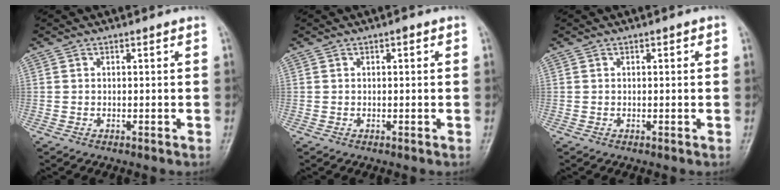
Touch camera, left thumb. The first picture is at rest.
{"total": 1.0, "force": [0.3, 0.5, 0.9], "torque": [-0.008, 0.002, 0.002]}
{"total": 1.1, "force": [0.3, 0.5, 0.9], "torque": [-0.008, 0.002, 0.003]}